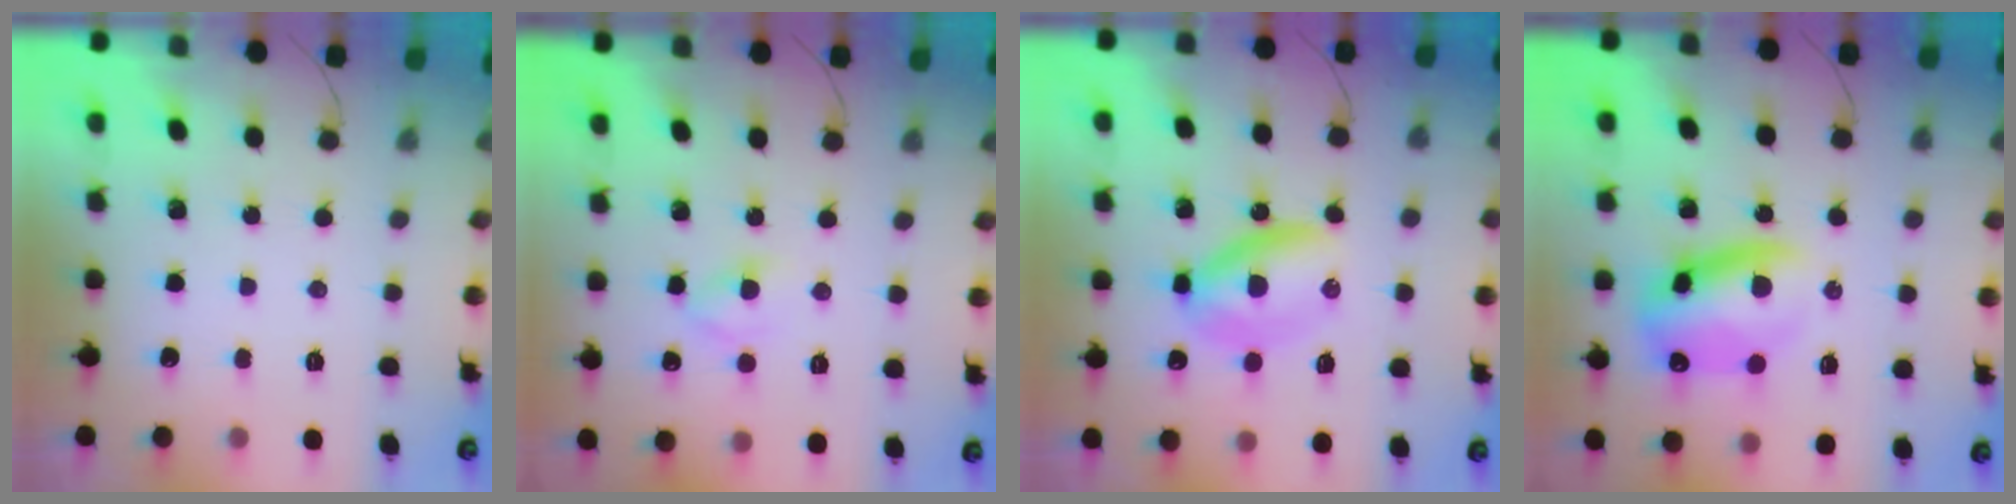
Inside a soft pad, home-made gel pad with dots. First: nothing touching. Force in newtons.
{"total": 2.9, "press": 2.7, "slide": 1.2}
{"total": 6.1, "press": 6.1, "slide": 0.7}
{"total": 12.1, "press": 11.7, "slide": 3.0}